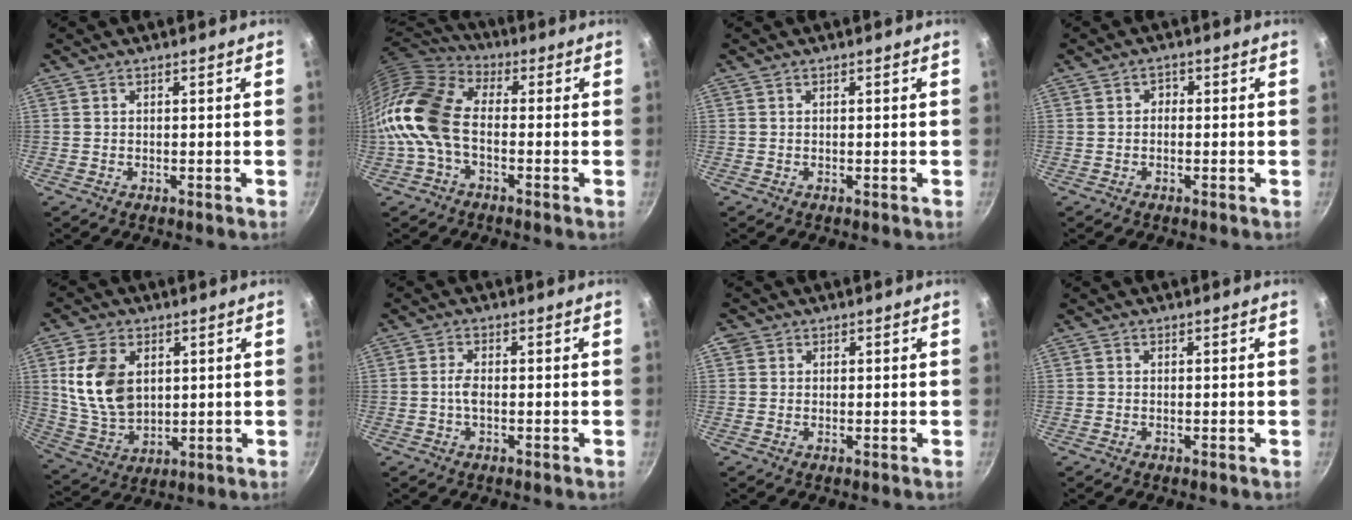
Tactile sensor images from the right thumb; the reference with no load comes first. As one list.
[{"total": 14.3, "force": [-2.6, 8.5, 11.2], "torque": [-0.210, 0.033, -0.070]}, {"total": 0.0}, {"total": 1.4, "force": [-0.2, 1.1, 0.8], "torque": [-0.011, 0.008, -0.007]}, {"total": 13.2, "force": [3.1, 8.9, 9.1], "torque": [-0.157, -0.022, 0.073]}, {"total": 2.3, "force": [-0.4, 0.9, 2.0], "torque": [-0.047, 0.007, -0.011]}, {"total": 1.2, "force": [0.4, 1.1, 0.2], "torque": [0.002, 0.001, 0.001]}, {"total": 0.0}]